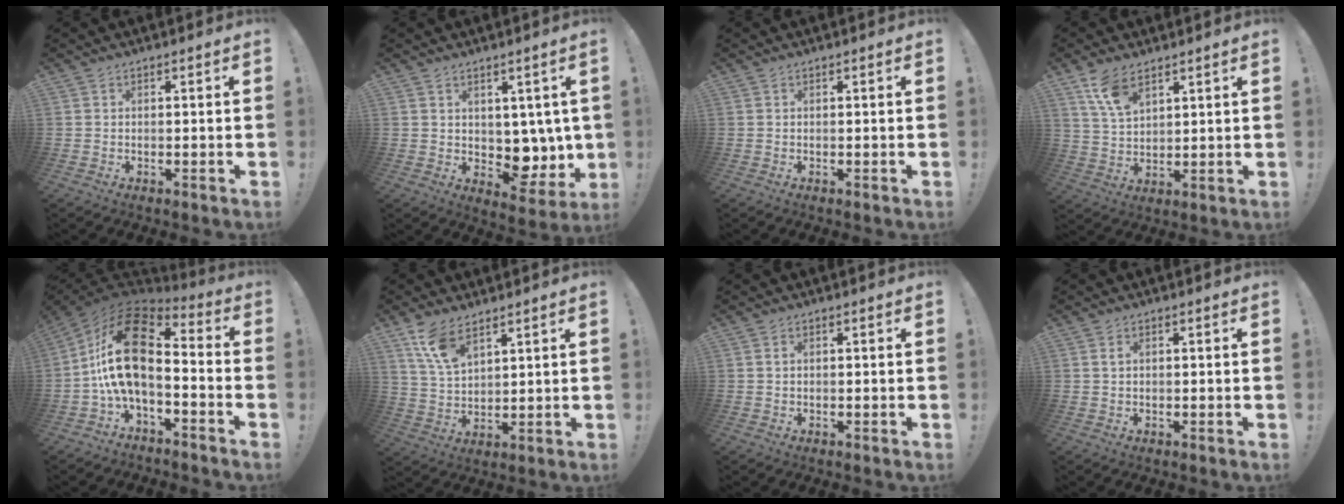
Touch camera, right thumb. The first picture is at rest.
{"total": 8.2, "force": [1.4, 7.0, 4.2], "torque": [-0.031, -0.027, 0.041]}
{"total": 0.0}
{"total": 8.6, "force": [5.6, 4.0, 5.1], "torque": [-0.088, -0.026, 0.106]}
{"total": 17.9, "force": [1.7, 9.1, 15.3], "torque": [-0.300, -0.006, 0.030]}
{"total": 9.4, "force": [6.5, 4.0, 5.5], "torque": [-0.100, -0.032, 0.123]}
{"total": 1.0, "force": [0.2, 0.7, 0.7], "torque": [-0.022, 0.007, 0.005]}
{"total": 1.6, "force": [0.5, 1.0, 1.1], "torque": [-0.031, 0.007, 0.010]}